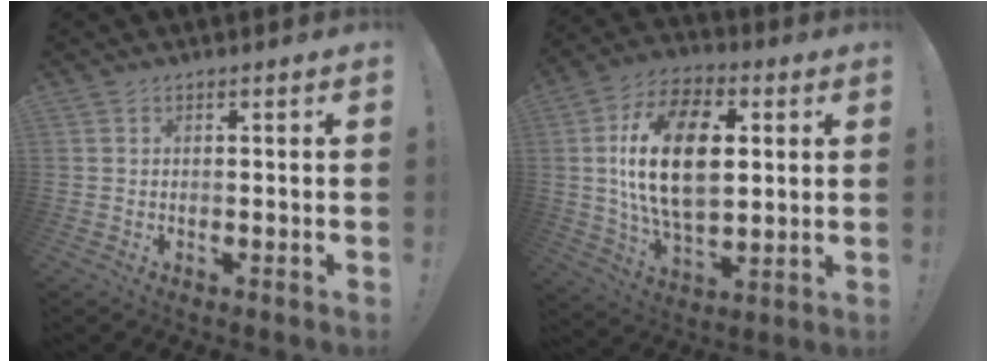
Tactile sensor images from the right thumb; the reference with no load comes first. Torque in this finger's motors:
{"motor_torque": [1.33, 1.45, 2.13, 0.00, 0.69]}